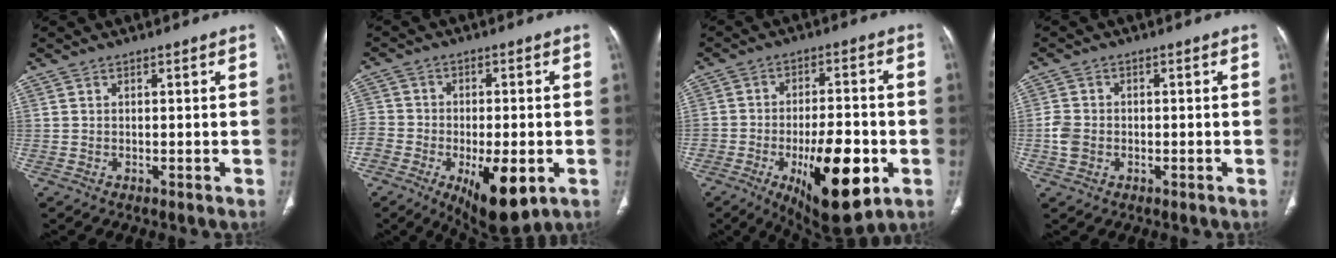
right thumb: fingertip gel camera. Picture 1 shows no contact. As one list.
[{"total": 17.0, "force": [-7.1, 9.5, 12.2], "torque": [-0.197, 0.002, -0.109]}, {"total": 18.0, "force": [-6.4, 7.5, 15.1], "torque": [-0.210, 0.012, -0.083]}, {"total": 3.6, "force": [-0.9, 2.9, 2.0], "torque": [-0.042, 0.008, -0.017]}]